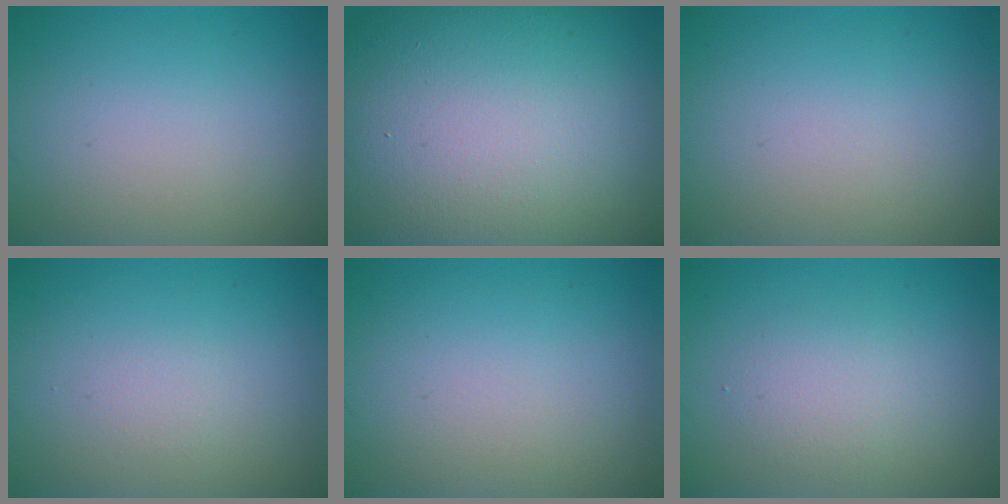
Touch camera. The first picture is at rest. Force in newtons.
{"total": 20.8, "press": 20.8, "slide": 1.5}
{"total": 0.0}
{"total": 0.8, "press": 0.7, "slide": 0.1}
{"total": 0.0}
{"total": 2.3, "press": 2.3, "slide": 0.2}